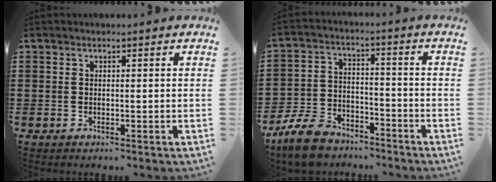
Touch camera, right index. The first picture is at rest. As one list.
[{"total": 8.7, "force": [-7.5, 3.0, 3.2], "torque": [-0.083, 0.024, -0.150]}]